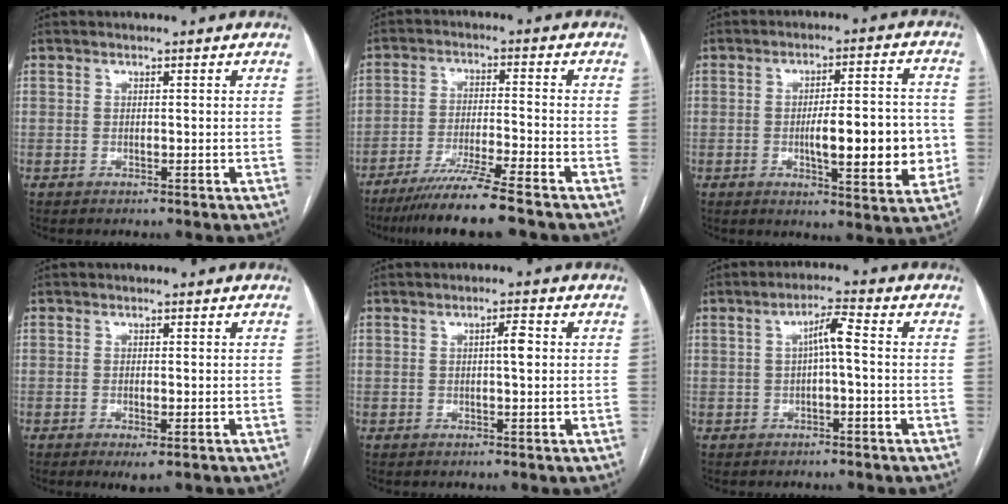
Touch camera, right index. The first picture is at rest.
{"total": 9.9, "force": [-7.9, -1.0, 5.8], "torque": [-0.091, -0.033, -0.137]}
{"total": 12.9, "force": [-2.0, 2.9, 12.4], "torque": [-0.174, 0.009, -0.023]}
{"total": 2.6, "force": [-1.4, 0.6, 2.1], "torque": [-0.030, -0.005, -0.017]}
{"total": 2.3, "force": [0.3, 0.4, 2.3], "torque": [-0.037, 0.004, 0.004]}
{"total": 3.8, "force": [0.0, 0.5, 3.8], "torque": [-0.063, 0.017, 0.000]}